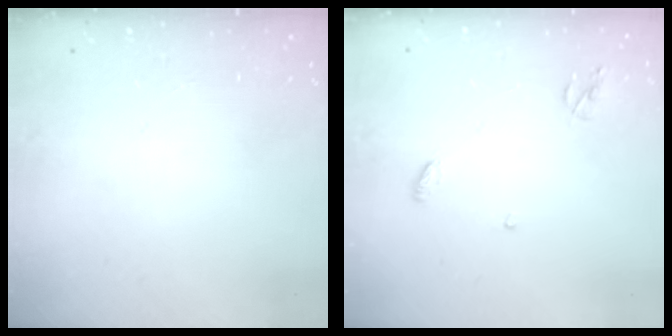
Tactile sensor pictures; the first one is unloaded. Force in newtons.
{"total": 4.7, "press": 4.7, "slide": 0.1}